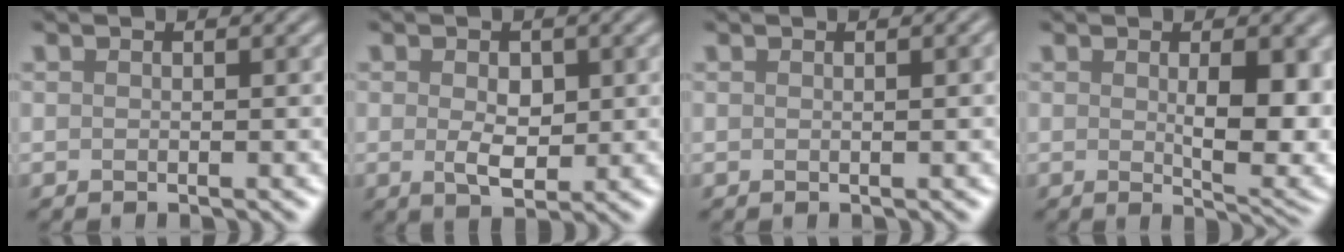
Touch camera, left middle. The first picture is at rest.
{"total": 2.6, "force": [0.2, 1.6, 2.1], "torque": [-0.038, -0.002, 0.008]}
{"total": 1.4, "force": [0.3, 0.6, 1.2], "torque": [-0.008, 0.004, -0.001]}
{"total": 6.2, "force": [0.4, 2.0, 5.9], "torque": [-0.079, -0.008, 0.018]}